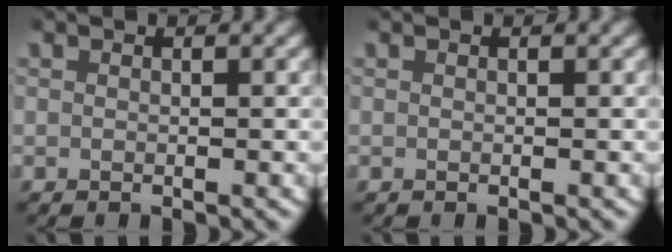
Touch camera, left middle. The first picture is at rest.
{"total": 0.0}